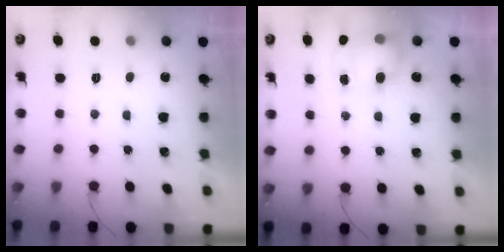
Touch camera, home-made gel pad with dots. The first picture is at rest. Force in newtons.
{"total": 8.0, "press": 7.9, "slide": 1.4}